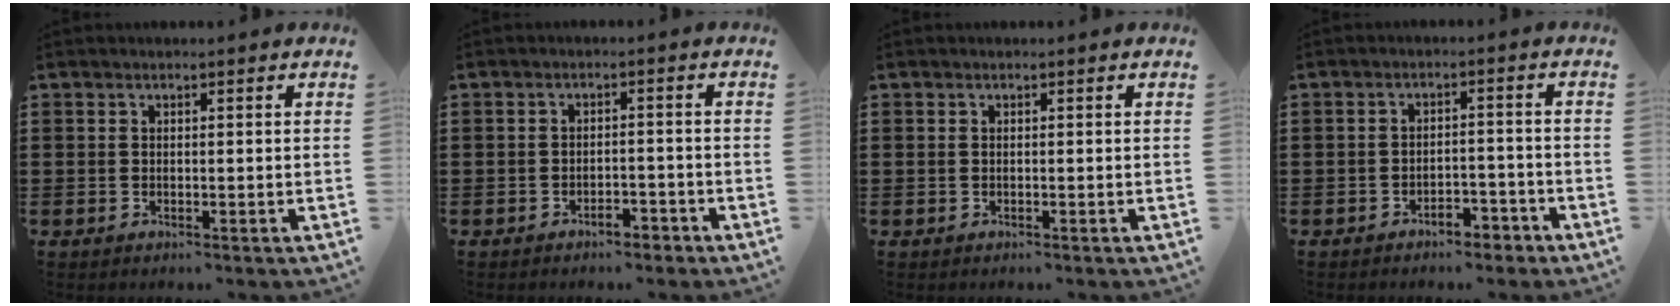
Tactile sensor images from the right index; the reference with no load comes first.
{"total": 2.5, "force": [-2.3, 0.5, 0.8], "torque": [-0.019, 0.000, -0.047]}
{"total": 0.0}
{"total": 3.5, "force": [-3.3, 0.8, 1.0], "torque": [-0.020, 0.006, -0.065]}